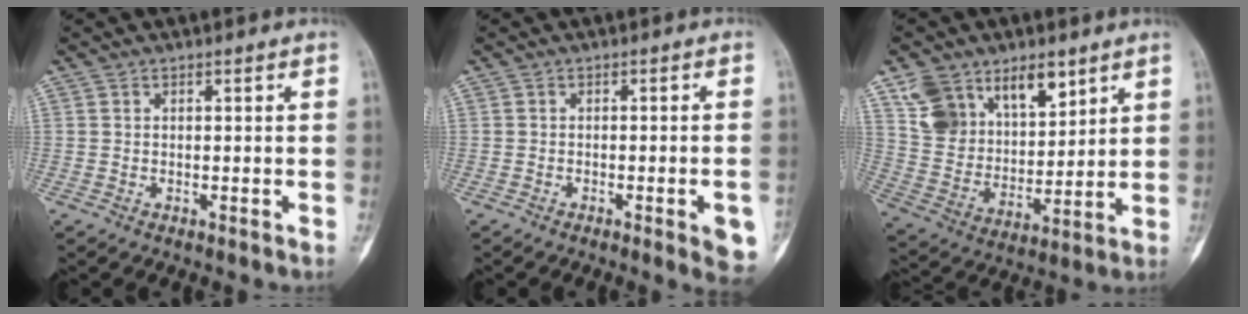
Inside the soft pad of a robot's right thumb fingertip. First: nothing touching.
{"total": 6.4, "force": [-2.6, 1.3, 5.8], "torque": [-0.060, 0.004, -0.028]}
{"total": 15.1, "force": [8.9, 9.2, 8.1], "torque": [-0.108, -0.040, 0.179]}